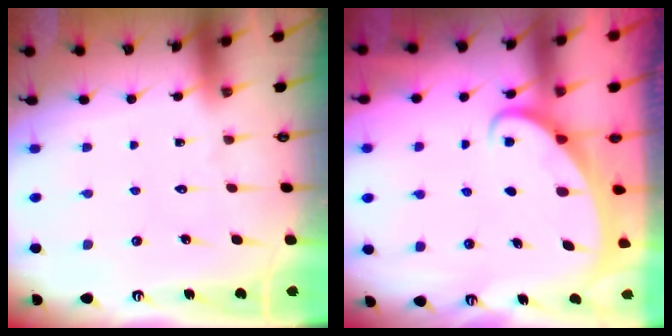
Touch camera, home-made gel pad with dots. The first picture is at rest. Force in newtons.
{"total": 2.0, "press": 2.0, "slide": 0.2}